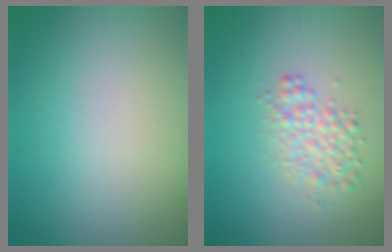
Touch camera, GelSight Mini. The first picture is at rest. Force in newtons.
{"total": 2.5, "press": 2.5, "slide": 0.1}